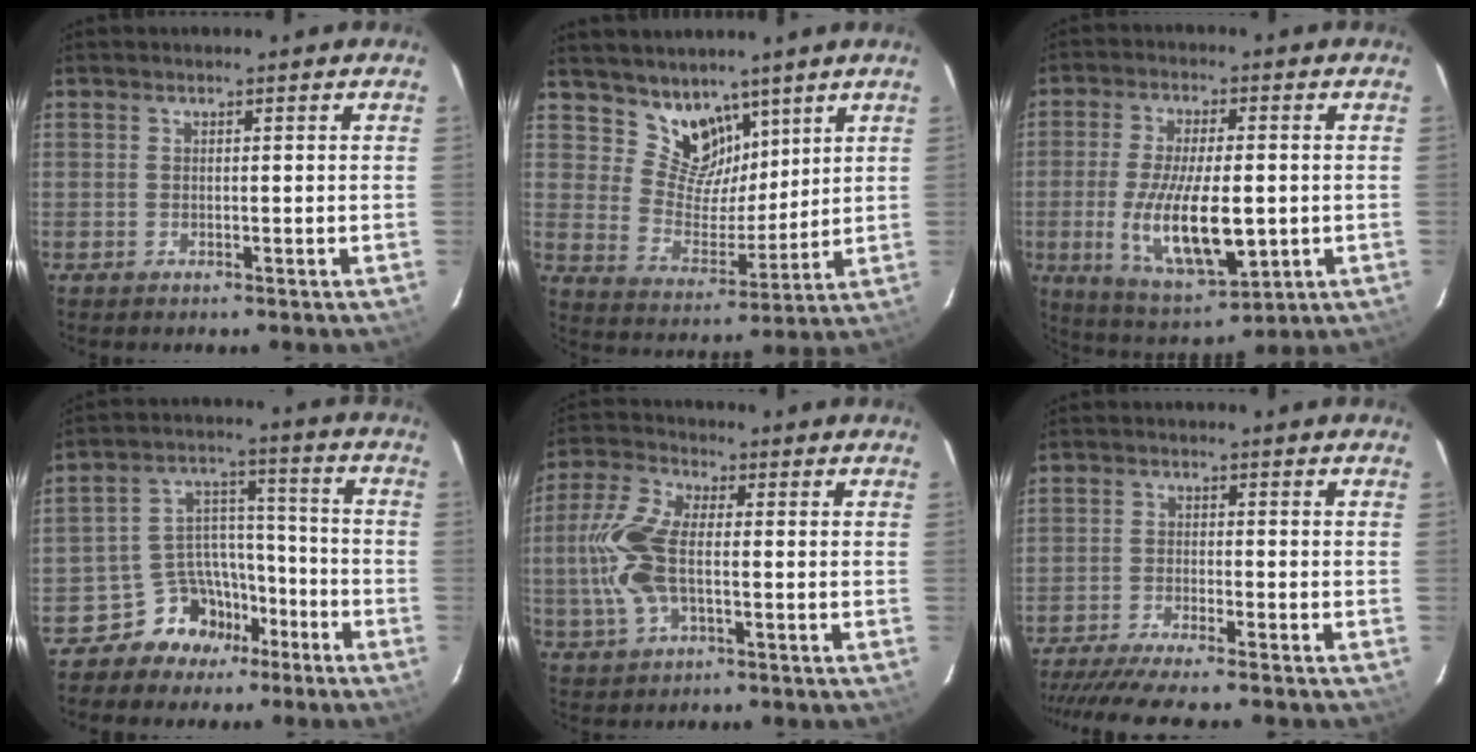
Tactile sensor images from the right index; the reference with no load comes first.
{"total": 9.7, "force": [7.0, 6.0, 2.9], "torque": [-0.045, -0.002, 0.137]}
{"total": 15.5, "force": [-2.5, 5.8, 14.1], "torque": [-0.277, -0.022, -0.032]}
{"total": 9.6, "force": [-6.9, 6.5, 1.6], "torque": [-0.025, 0.050, -0.114]}
{"total": 11.3, "force": [-1.1, 5.6, 9.8], "torque": [-0.223, 0.010, -0.024]}
{"total": 9.7, "force": [-8.8, -0.2, 4.2], "torque": [-0.099, -0.018, -0.147]}